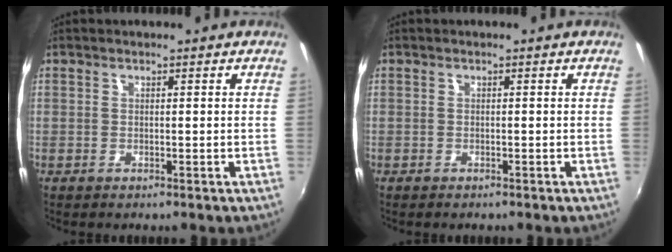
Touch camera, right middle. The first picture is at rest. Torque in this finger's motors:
{"motor_torque": [-0.21, -0.10, -0.06, -0.01]}